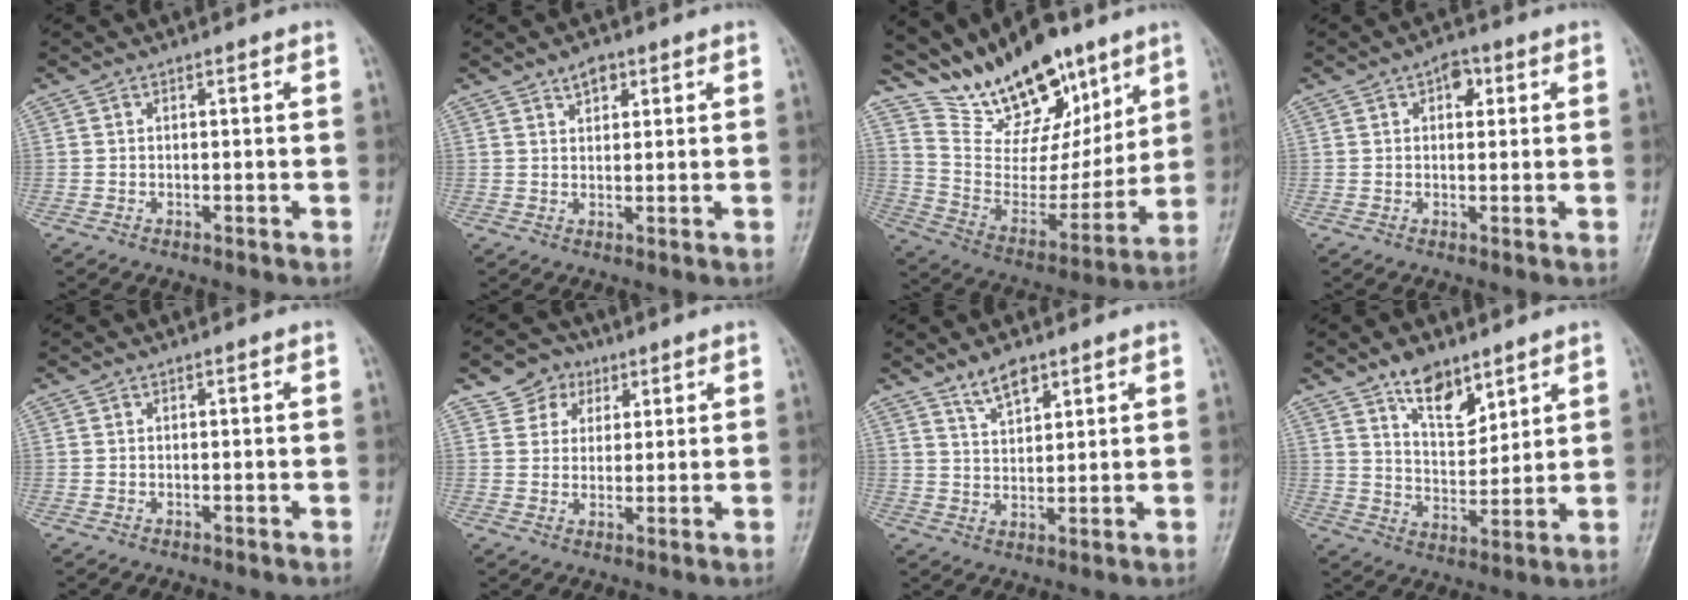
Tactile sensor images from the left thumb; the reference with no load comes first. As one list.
[{"total": 3.0, "force": [1.9, 1.7, 1.6], "torque": [-0.014, -0.010, 0.031]}, {"total": 20.5, "force": [15.0, 9.2, 10.5], "torque": [-0.119, -0.081, 0.266]}, {"total": 3.7, "force": [1.5, 2.3, 2.5], "torque": [-0.019, 0.001, 0.015]}, {"total": 0.0}, {"total": 6.0, "force": [3.0, 5.0, 1.0], "torque": [0.013, -0.010, 0.047]}, {"total": 5.1, "force": [3.8, 2.1, 2.7], "torque": [-0.037, -0.026, 0.074]}, {"total": 9.4, "force": [6.4, 4.6, 5.1], "torque": [-0.056, -0.049, 0.117]}]